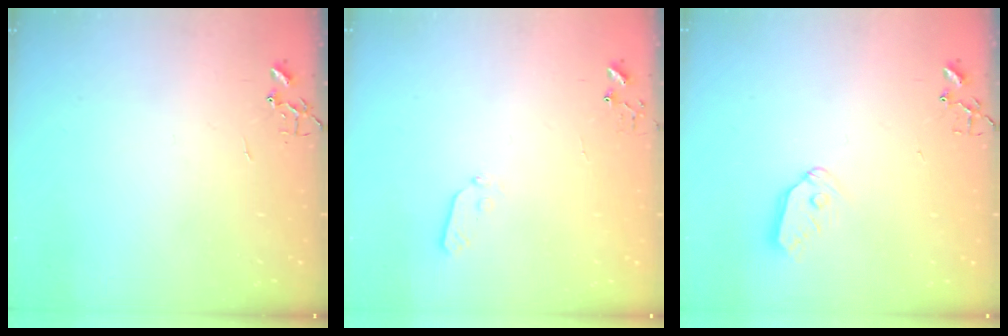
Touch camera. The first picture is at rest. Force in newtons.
{"total": 4.8, "press": 4.7, "slide": 0.7}
{"total": 7.7, "press": 7.7, "slide": 0.4}